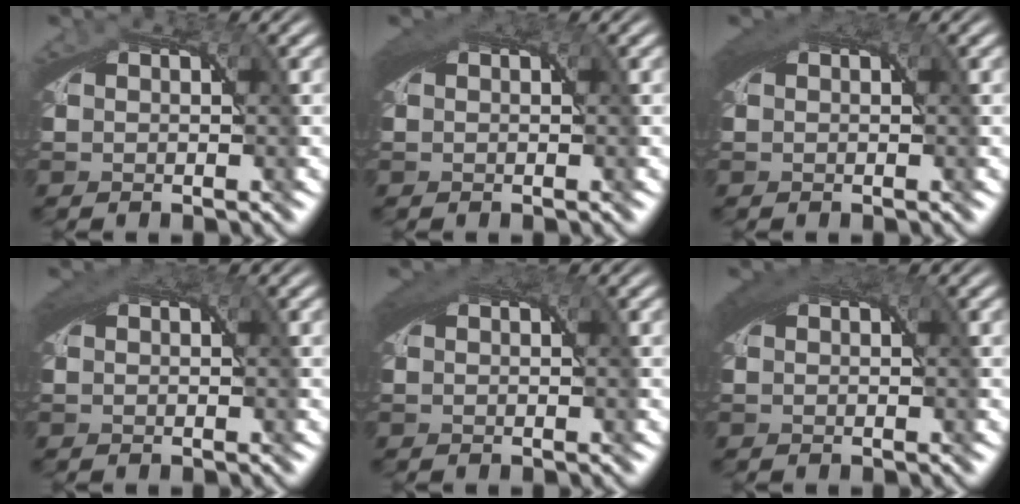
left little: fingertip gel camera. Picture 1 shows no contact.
{"total": 1.7, "force": [0.6, 0.9, 1.3], "torque": [-0.026, -0.002, 0.009]}
{"total": 2.0, "force": [0.7, 1.0, 1.6], "torque": [-0.031, -0.001, 0.012]}
{"total": 1.7, "force": [0.7, 0.9, 1.3], "torque": [-0.025, -0.001, 0.011]}
{"total": 1.9, "force": [0.7, 1.0, 1.5], "torque": [-0.030, -0.002, 0.012]}
{"total": 2.5, "force": [0.9, 1.2, 2.0], "torque": [-0.038, -0.001, 0.016]}